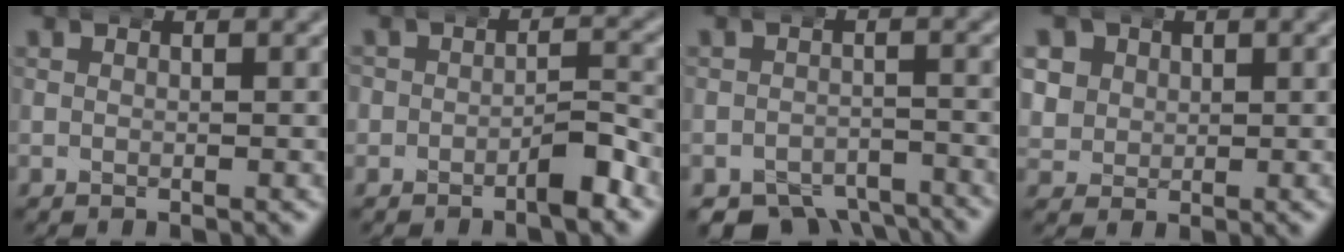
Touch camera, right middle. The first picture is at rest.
{"total": 2.7, "force": [-1.4, 1.6, 1.7], "torque": [-0.035, 0.002, -0.028]}
{"total": 8.2, "force": [-6.7, 4.2, 2.3], "torque": [-0.035, -0.028, -0.102]}
{"total": 4.8, "force": [0.8, 4.4, 1.7], "torque": [-0.058, -0.013, 0.017]}